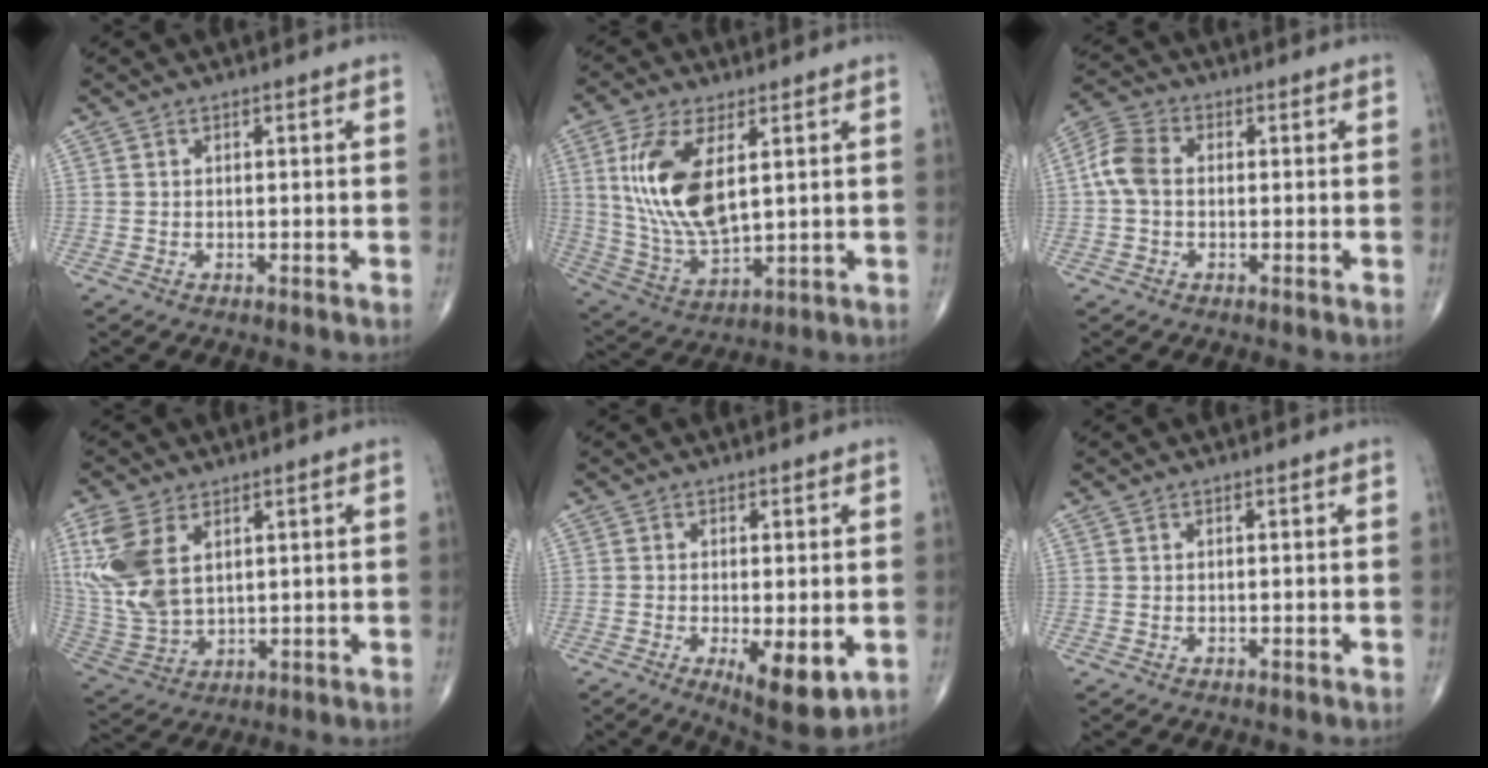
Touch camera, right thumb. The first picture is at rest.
{"total": 15.2, "force": [3.9, 6.8, 13.0], "torque": [-0.265, -0.019, 0.086]}
{"total": 6.3, "force": [0.0, 4.3, 4.5], "torque": [-0.099, 0.018, -0.009]}
{"total": 13.3, "force": [4.6, 7.8, 9.8], "torque": [-0.223, -0.012, 0.107]}
{"total": 9.0, "force": [-2.3, 3.2, 8.1], "torque": [-0.118, -0.022, -0.029]}
{"total": 0.0}